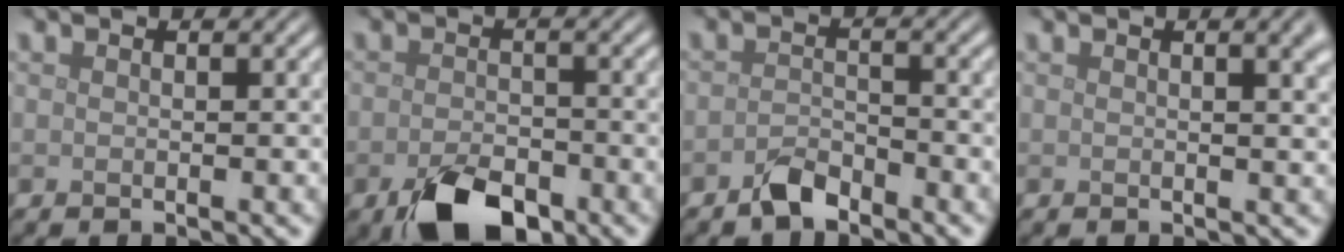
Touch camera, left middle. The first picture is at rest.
{"total": 6.1, "force": [-3.4, 3.2, 3.8], "torque": [-0.068, -0.012, -0.059]}
{"total": 2.2, "force": [-1.8, 0.9, 0.9], "torque": [-0.017, 0.005, -0.038]}
{"total": 3.7, "force": [1.3, 1.5, 3.1], "torque": [-0.020, 0.010, 0.013]}